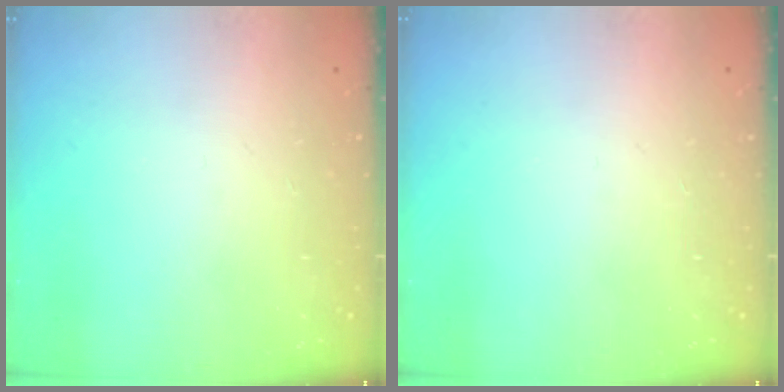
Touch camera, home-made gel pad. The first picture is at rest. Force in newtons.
{"total": 0.0}